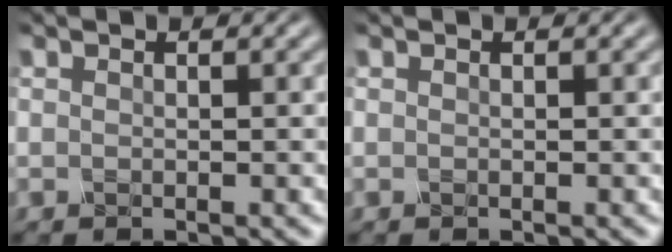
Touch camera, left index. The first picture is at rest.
{"total": 0.0}